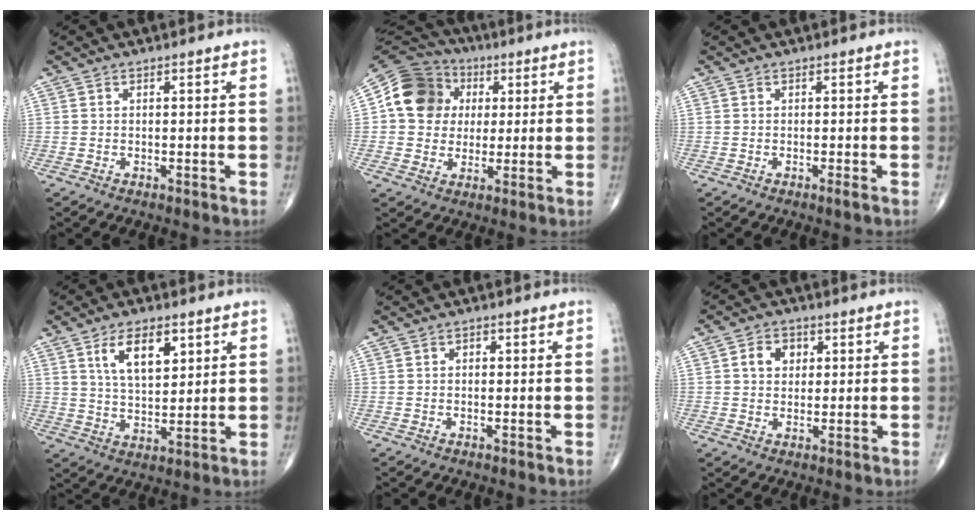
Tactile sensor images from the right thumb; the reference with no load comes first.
{"total": 13.6, "force": [2.4, 11.9, 6.2], "torque": [-0.093, 0.013, 0.033]}
{"total": 0.7, "force": [-0.4, -0.1, 0.6], "torque": [-0.014, -0.002, -0.008]}
{"total": 9.6, "force": [4.3, 4.7, 7.2], "torque": [-0.107, -0.022, 0.082]}
{"total": 0.9, "force": [0.1, 0.7, 0.5], "torque": [-0.001, 0.002, -0.001]}
{"total": 4.8, "force": [1.2, 3.8, 2.7], "torque": [-0.022, 0.003, 0.015]}